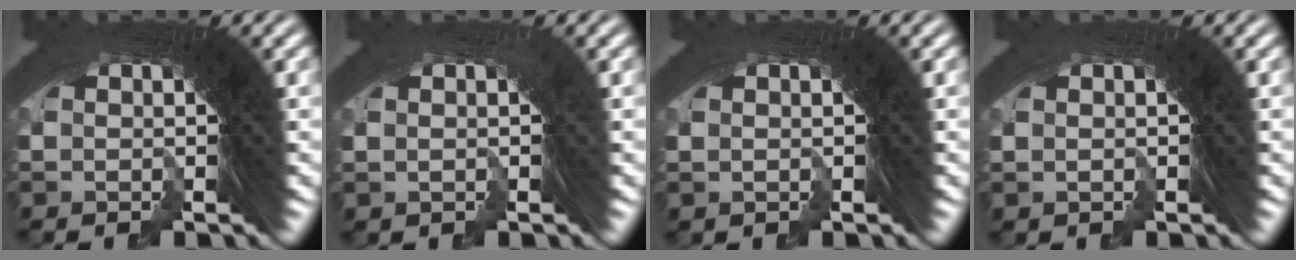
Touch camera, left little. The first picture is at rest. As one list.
[{"total": 0.7, "force": [-0.4, 0.2, -0.5], "torque": [0.002, 0.001, -0.004]}, {"total": 0.5, "force": [0.1, 0.4, 0.2], "torque": [-0.005, 0.002, 0.002]}, {"total": 0.0}]